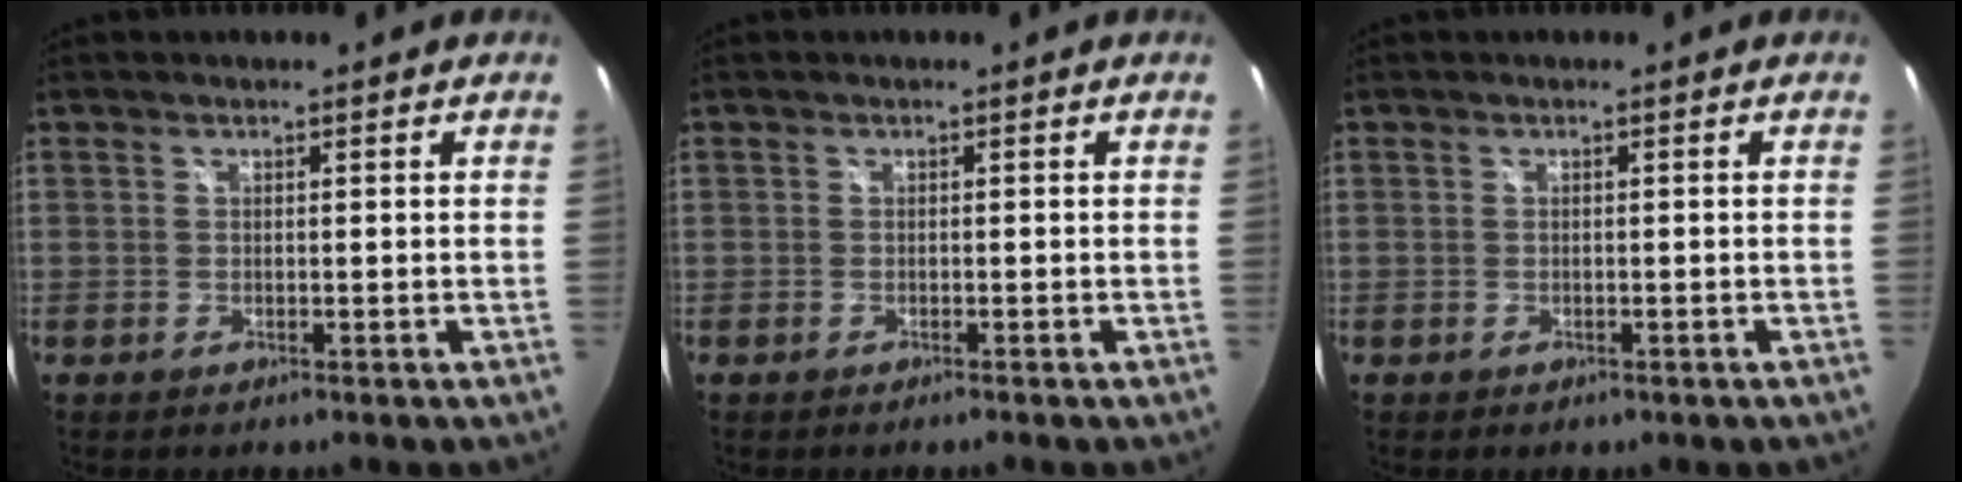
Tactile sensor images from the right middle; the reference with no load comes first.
{"total": 1.0, "force": [-0.9, 0.2, 0.3], "torque": [-0.007, -0.003, -0.016]}
{"total": 0.9, "force": [-0.6, 0.6, 0.4], "torque": [-0.007, -0.001, -0.007]}